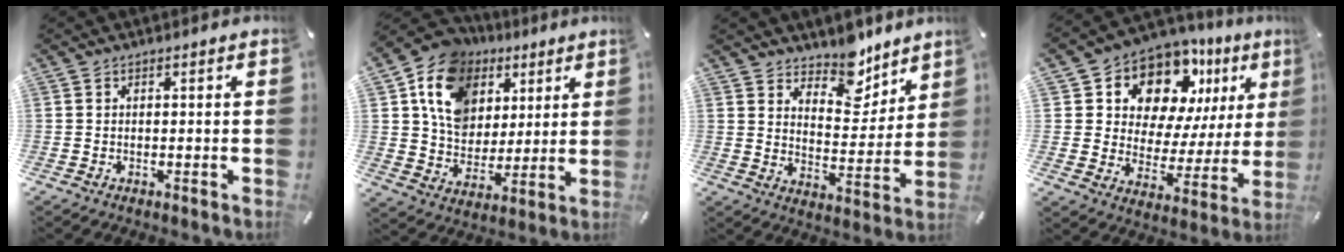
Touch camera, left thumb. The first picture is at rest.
{"total": 14.5, "force": [6.2, 11.8, 5.7], "torque": [-0.104, -0.026, 0.121]}
{"total": 10.8, "force": [9.2, 5.4, 1.9], "torque": [-0.011, -0.090, 0.166]}
{"total": 12.7, "force": [8.9, 8.2, 4.0], "torque": [-0.064, -0.083, 0.160]}